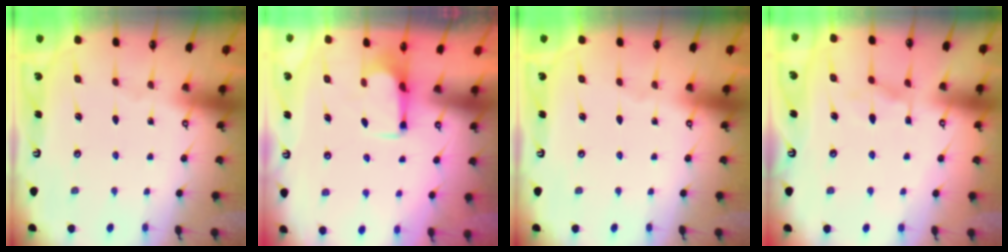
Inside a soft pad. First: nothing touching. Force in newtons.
{"total": 2.8, "press": 2.7, "slide": 0.9}
{"total": 0.0}
{"total": 6.6, "press": 6.5, "slide": 0.6}